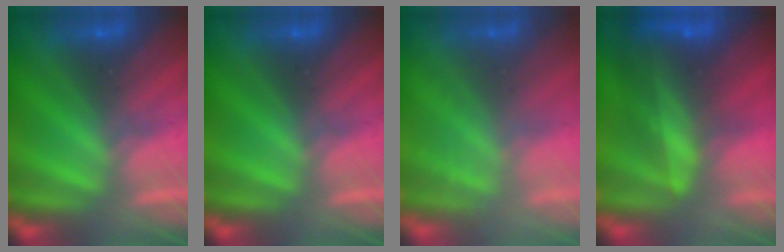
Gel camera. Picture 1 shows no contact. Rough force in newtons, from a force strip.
{"total": 0.0}
{"total": 1.8}
{"total": 6.9}